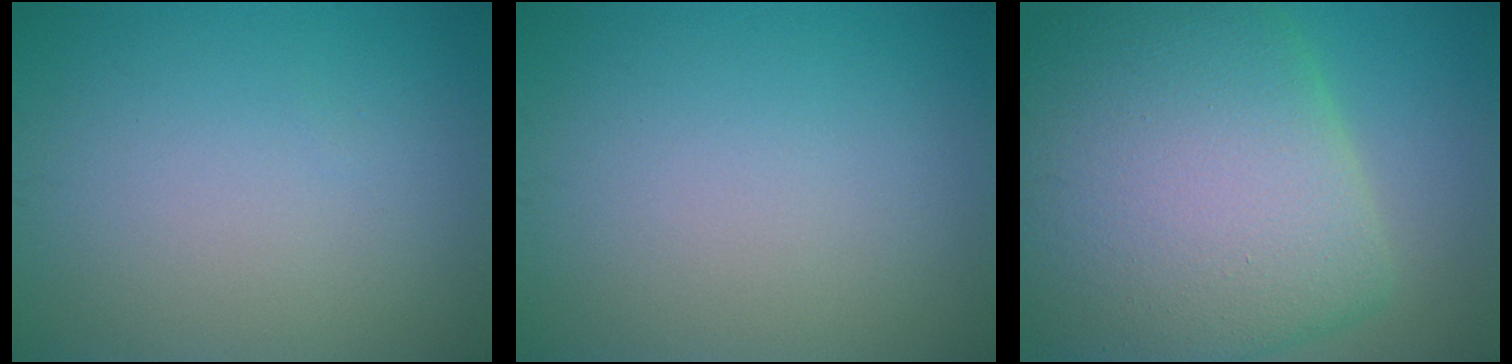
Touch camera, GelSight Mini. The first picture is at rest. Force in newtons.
{"total": 0.0}
{"total": 14.1, "press": 14.1, "slide": 0.8}